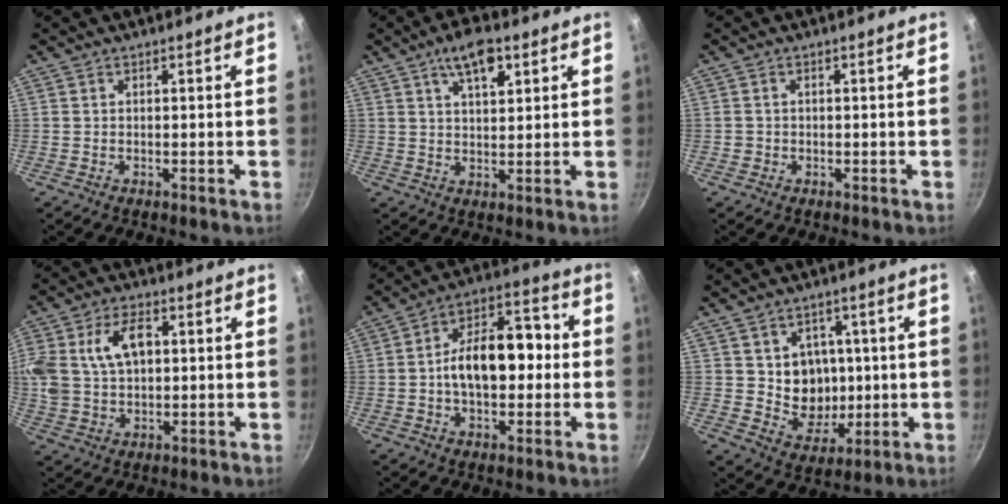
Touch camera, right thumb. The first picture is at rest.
{"total": 7.8, "force": [4.0, 3.4, 5.8], "torque": [-0.078, -0.009, 0.063]}
{"total": 0.8, "force": [-0.1, 0.8, 0.1], "torque": [0.001, 0.002, -0.002]}
{"total": 15.5, "force": [3.6, 10.7, 10.7], "torque": [-0.225, 0.026, 0.067]}
{"total": 15.2, "force": [-0.8, 9.3, 12.0], "torque": [-0.145, 0.046, -0.024]}
{"total": 10.3, "force": [0.7, 9.2, 4.5], "torque": [-0.026, -0.007, 0.022]}